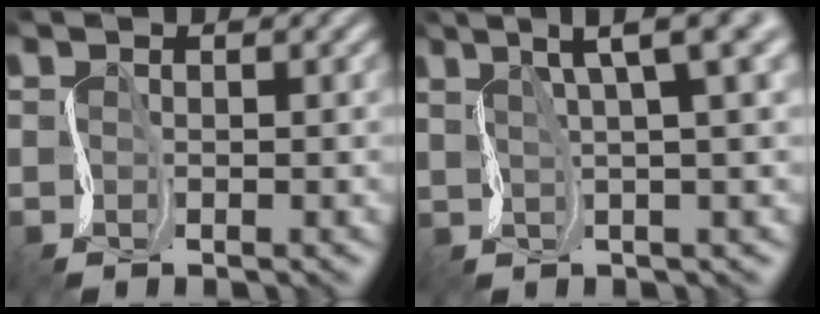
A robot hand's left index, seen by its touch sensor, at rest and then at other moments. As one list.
[{"total": 7.8, "force": [4.0, 1.9, 6.4], "torque": [-0.065, 0.026, 0.065]}]